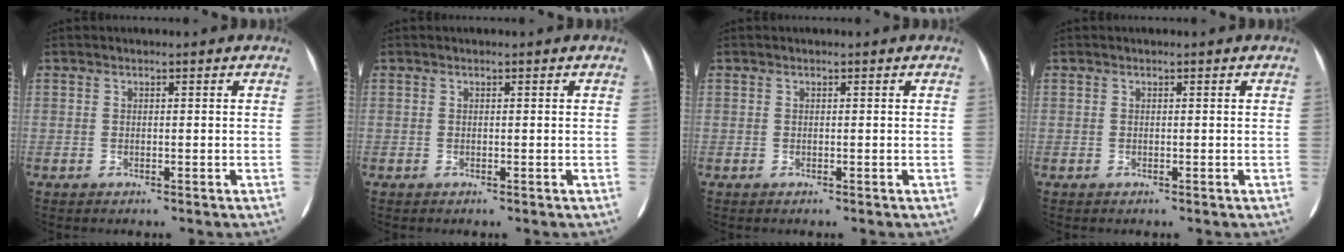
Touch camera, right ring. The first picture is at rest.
{"total": 0.0}
{"total": 0.0}
{"total": 0.0}